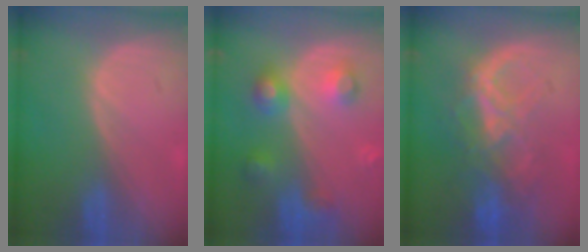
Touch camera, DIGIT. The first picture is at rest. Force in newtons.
{"total": 6.1, "press": 6.0, "slide": 0.3}
{"total": 8.8, "press": 7.6, "slide": 4.5}